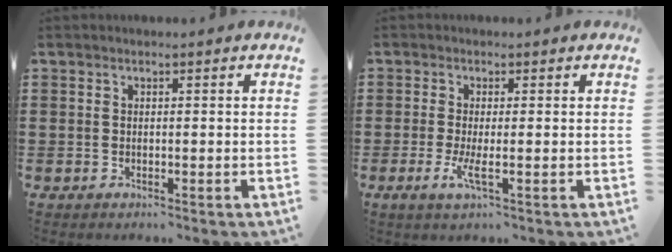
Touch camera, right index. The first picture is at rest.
{"total": 3.3, "force": [-0.8, 0.5, 3.2], "torque": [-0.069, -0.010, -0.018]}